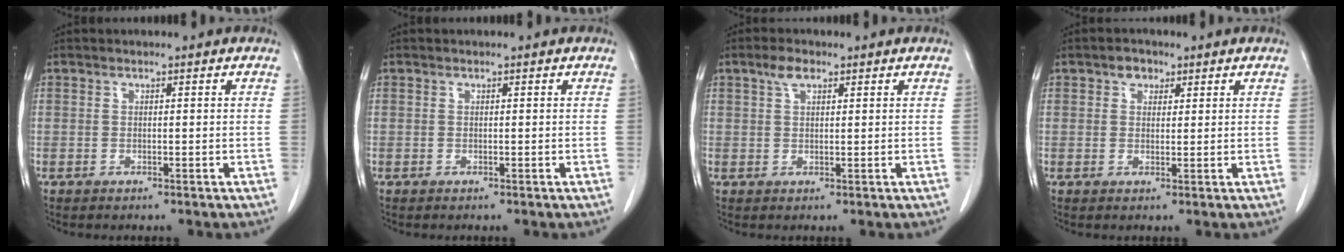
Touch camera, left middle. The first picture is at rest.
{"total": 0.0}
{"total": 2.5, "force": [1.5, 1.1, 1.6], "torque": [-0.037, 0.007, 0.031]}
{"total": 2.2, "force": [1.3, 1.6, 0.9], "torque": [-0.015, 0.005, 0.019]}